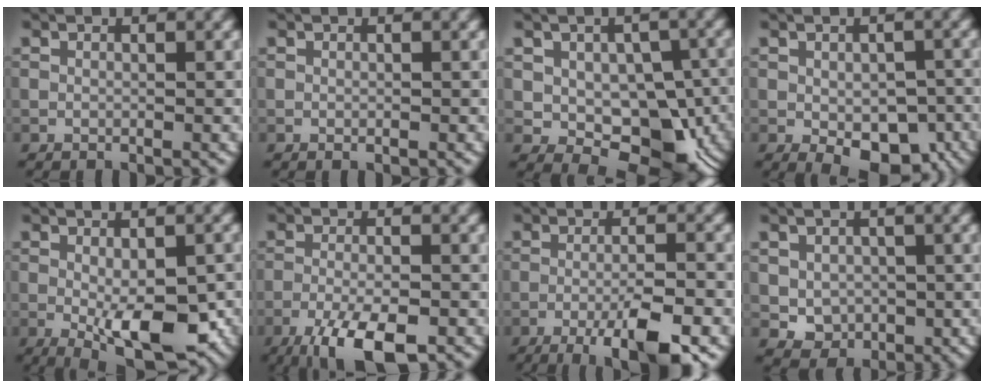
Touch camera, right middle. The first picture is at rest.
{"total": 0.0}
{"total": 10.6, "force": [-2.3, 7.2, 7.3], "torque": [-0.082, -0.009, -0.021]}
{"total": 7.0, "force": [-3.0, 3.6, 5.2], "torque": [-0.076, -0.019, -0.035]}
{"total": 8.6, "force": [-2.9, 3.3, 7.4], "torque": [-0.113, -0.020, -0.034]}
{"total": 7.8, "force": [-5.0, 2.3, 5.5], "torque": [-0.105, -0.023, -0.089]}
{"total": 7.3, "force": [-4.1, 1.5, 5.9], "torque": [-0.090, 0.001, -0.064]}
{"total": 3.4, "force": [-0.3, 2.9, 1.8], "torque": [-0.034, -0.011, 0.001]}